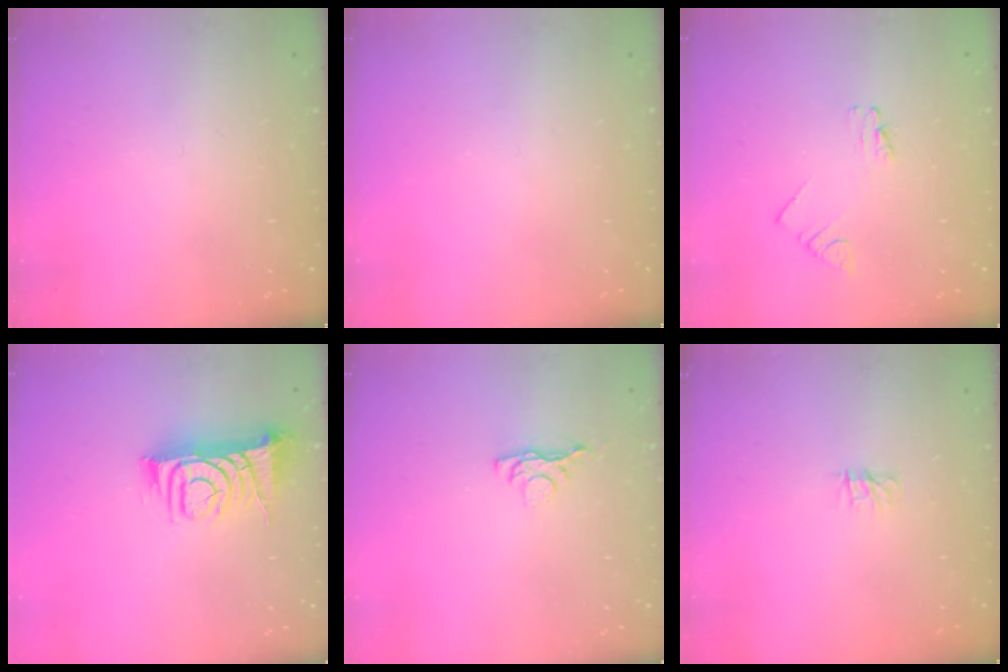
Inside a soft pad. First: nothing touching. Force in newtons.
{"total": 0.0}
{"total": 1.1, "press": 1.1, "slide": 0.0}
{"total": 9.7, "press": 9.6, "slide": 1.2}
{"total": 3.7, "press": 3.7, "slide": 0.7}
{"total": 0.0}